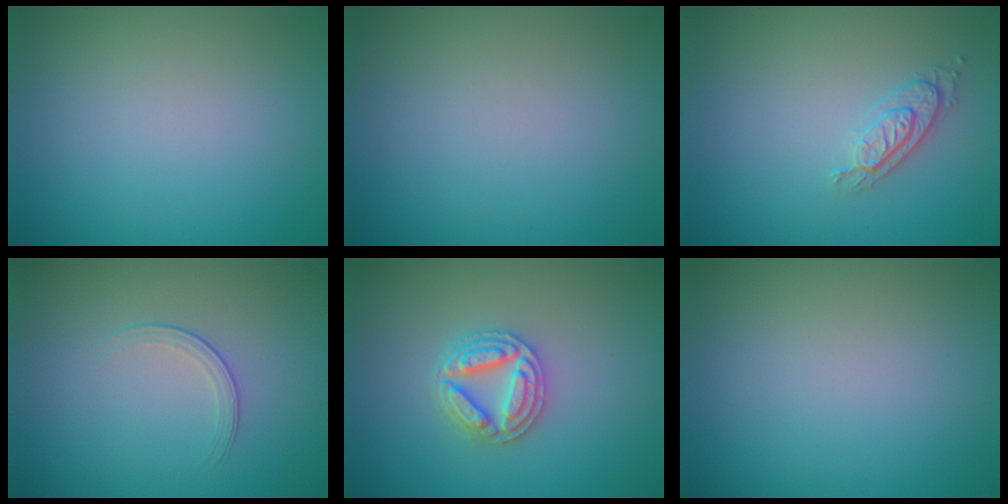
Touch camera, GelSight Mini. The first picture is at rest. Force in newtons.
{"total": 0.0}
{"total": 2.0, "press": 1.8, "slide": 0.9}
{"total": 1.5, "press": 0.7, "slide": 1.4}
{"total": 3.3, "press": 3.2, "slide": 0.6}
{"total": 0.0}